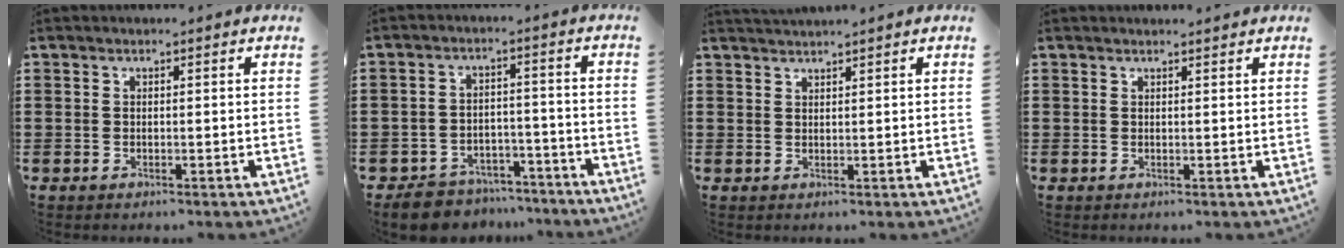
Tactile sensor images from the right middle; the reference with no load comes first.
{"total": 5.9, "force": [-5.7, 1.3, 0.5], "torque": [-0.020, 0.013, -0.115]}
{"total": 1.5, "force": [1.5, -0.1, -0.1], "torque": [-0.001, 0.002, 0.028]}
{"total": 0.7, "force": [0.7, 0.0, 0.2], "torque": [0.003, -0.005, 0.012]}